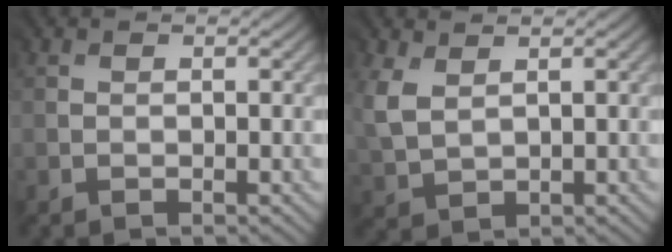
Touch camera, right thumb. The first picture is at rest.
{"total": 3.7, "force": [2.6, 2.3, 1.2], "torque": [-0.050, 0.009, 0.053]}